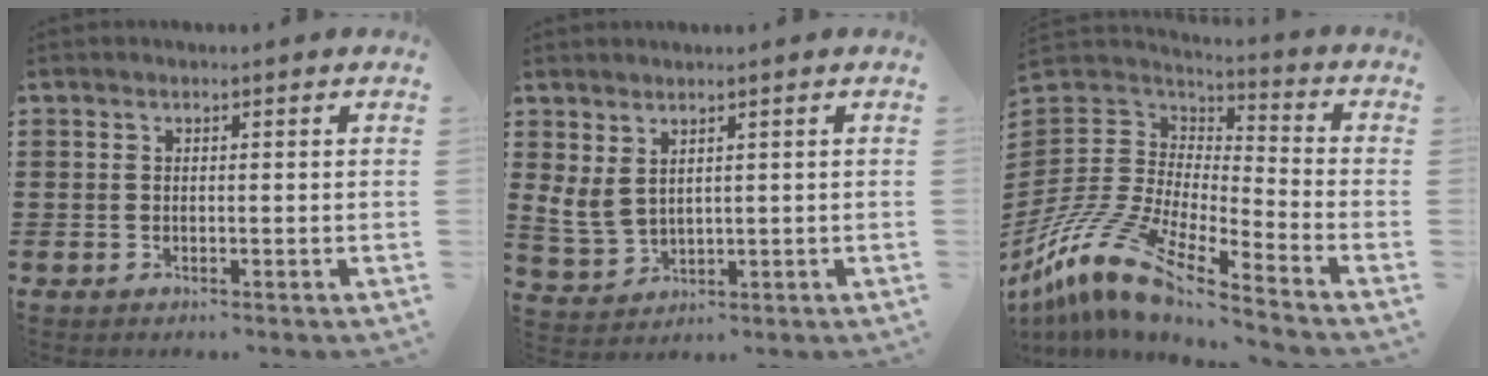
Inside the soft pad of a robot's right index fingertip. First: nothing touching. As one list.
[{"total": 3.2, "force": [1.6, 1.9, 2.0], "torque": [-0.060, -0.001, 0.027]}, {"total": 12.8, "force": [-10.3, 2.9, 7.1], "torque": [-0.184, 0.000, -0.212]}]